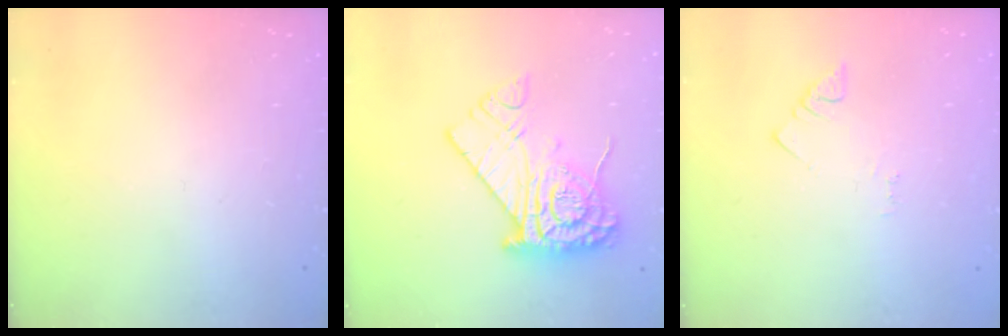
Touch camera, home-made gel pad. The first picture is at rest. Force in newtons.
{"total": 16.5, "press": 16.4, "slide": 1.8}
{"total": 1.5, "press": 1.5, "slide": 0.3}